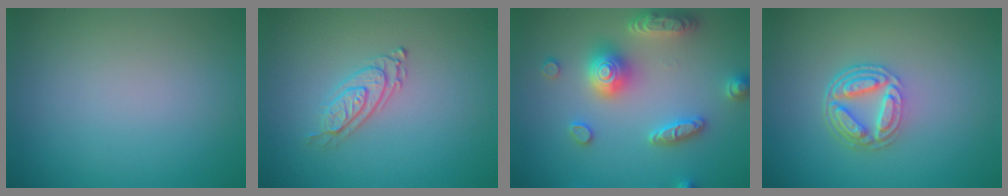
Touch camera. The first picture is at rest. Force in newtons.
{"total": 2.4, "press": 2.0, "slide": 1.4}
{"total": 5.4, "press": 5.3, "slide": 1.0}
{"total": 4.5, "press": 3.3, "slide": 3.0}